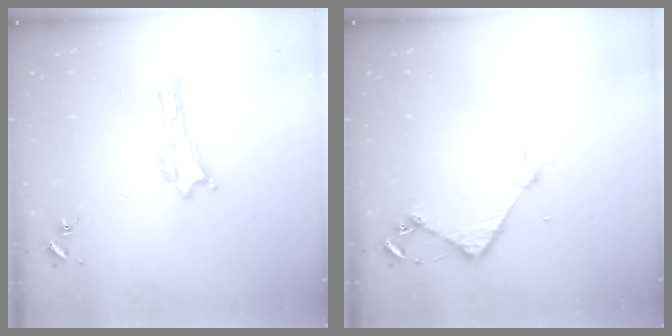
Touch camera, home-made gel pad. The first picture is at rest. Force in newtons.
{"total": 3.7, "press": 3.7, "slide": 0.3}